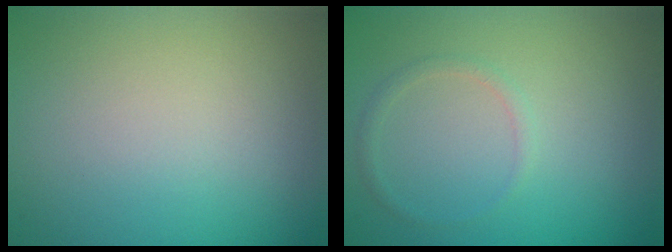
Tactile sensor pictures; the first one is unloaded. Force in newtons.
{"total": 0.9, "press": 0.9, "slide": 0.1}